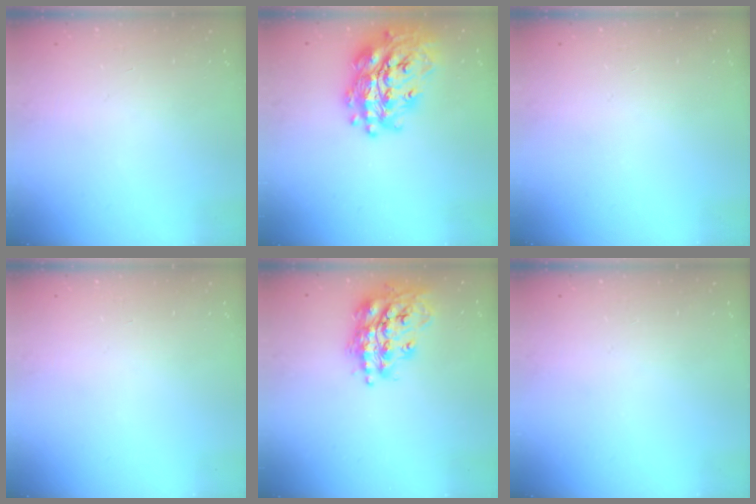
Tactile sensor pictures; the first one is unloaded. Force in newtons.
{"total": 25.9, "press": 25.8, "slide": 2.3}
{"total": 0.0}
{"total": 0.0}
{"total": 17.7, "press": 17.6, "slide": 1.5}
{"total": 0.0}